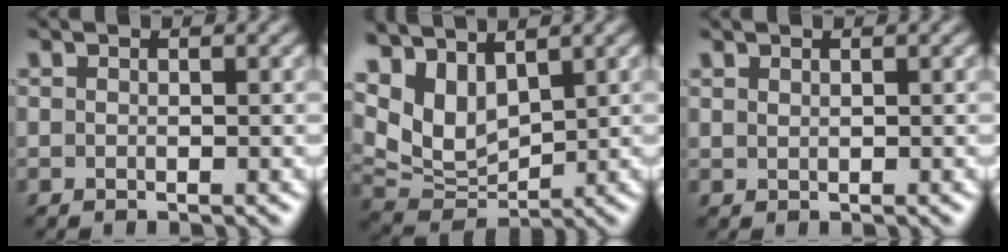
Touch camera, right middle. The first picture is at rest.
{"total": 6.6, "force": [3.8, 3.6, 4.0], "torque": [-0.087, 0.000, 0.076]}
{"total": 0.6, "force": [0.6, 0.1, 0.0], "torque": [-0.002, 0.000, 0.011]}